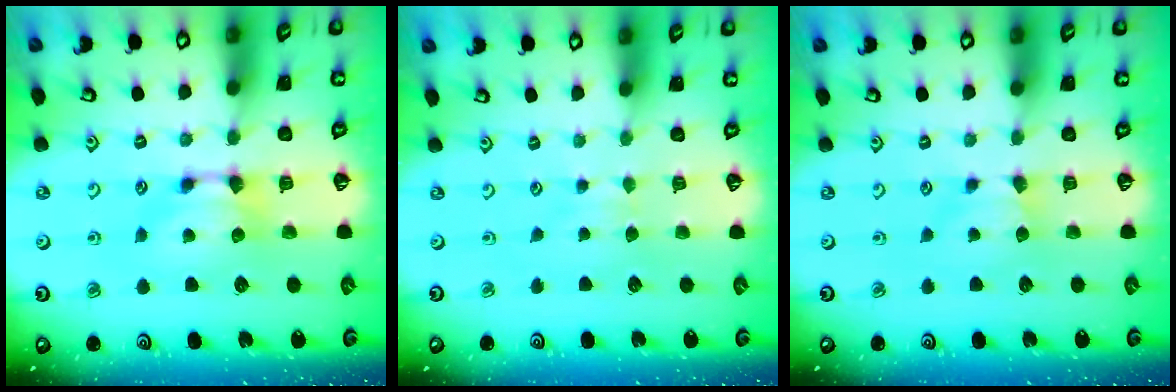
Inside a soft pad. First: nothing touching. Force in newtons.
{"total": 3.8, "press": 3.8, "slide": 0.3}
{"total": 1.2, "press": 1.1, "slide": 0.4}